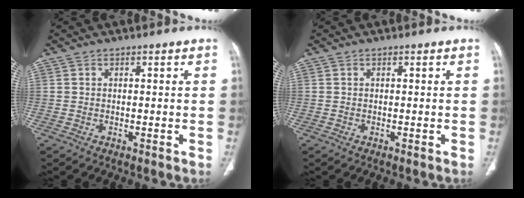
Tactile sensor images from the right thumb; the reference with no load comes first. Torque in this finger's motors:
{"motor_torque": [0.00, 0.00, 0.07, 0.07, 0.09]}